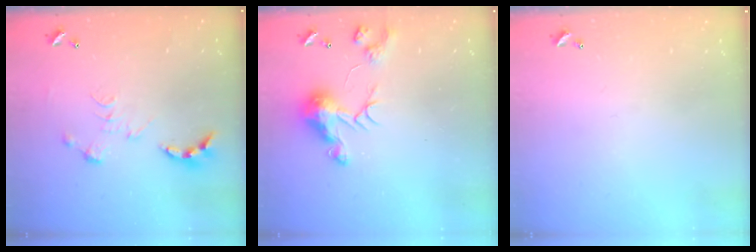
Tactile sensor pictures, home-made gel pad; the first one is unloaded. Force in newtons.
{"total": 11.0, "press": 11.0, "slide": 0.7}
{"total": 0.0}